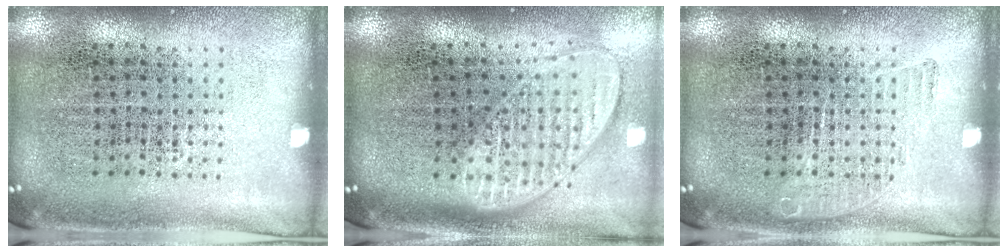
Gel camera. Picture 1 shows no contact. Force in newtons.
{"total": 1.9, "press": 1.5, "slide": 1.1}
{"total": 0.8, "press": 0.8, "slide": 0.1}